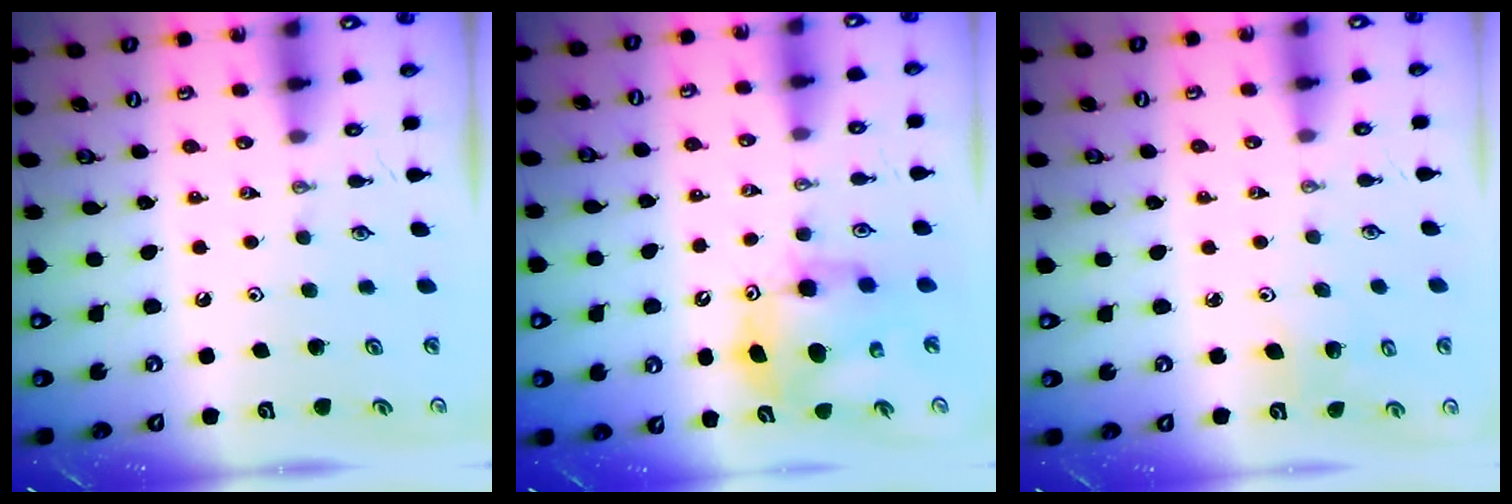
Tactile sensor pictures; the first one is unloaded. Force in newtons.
{"total": 9.0, "press": 9.0, "slide": 0.5}
{"total": 4.9, "press": 4.8, "slide": 0.9}